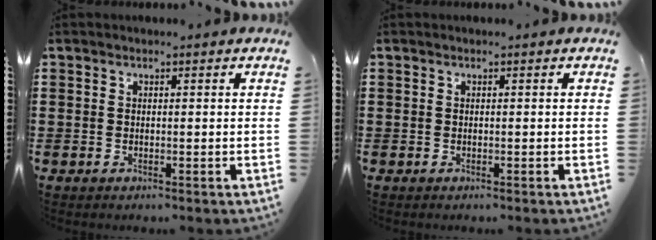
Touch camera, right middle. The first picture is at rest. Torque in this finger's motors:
{"motor_torque": [0.24, -0.18, 0.01, 0.01]}